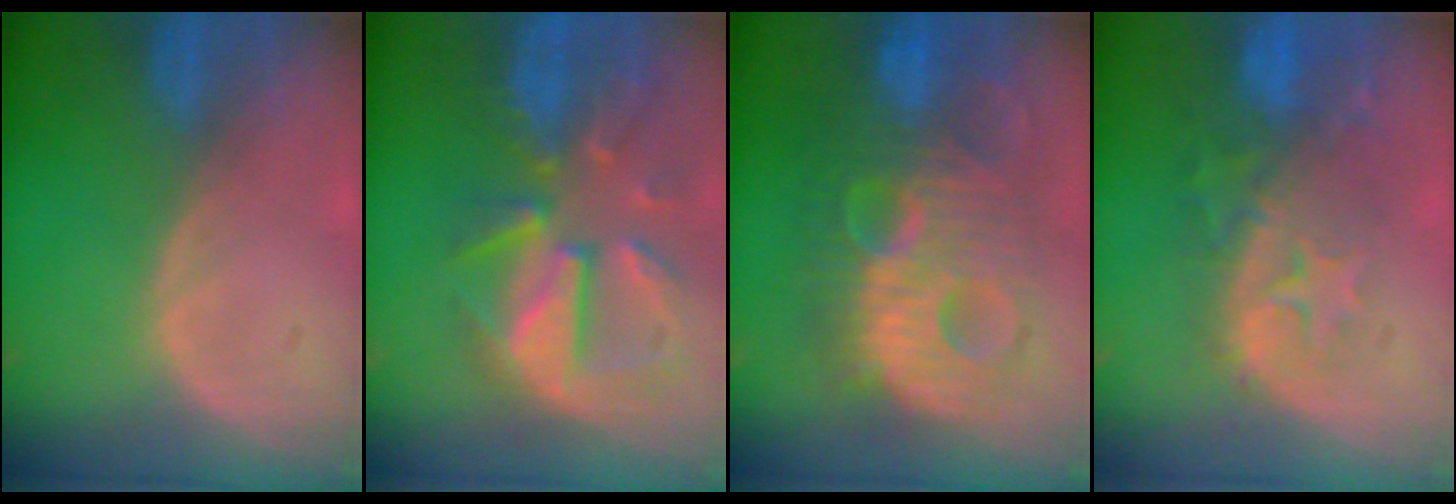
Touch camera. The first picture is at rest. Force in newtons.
{"total": 11.3, "press": 9.9, "slide": 5.5}
{"total": 13.7, "press": 13.6, "slide": 1.1}
{"total": 10.1, "press": 8.8, "slide": 4.9}